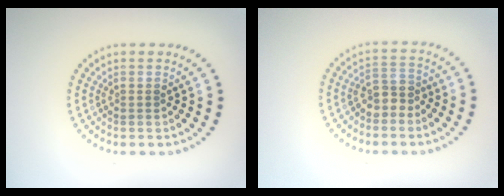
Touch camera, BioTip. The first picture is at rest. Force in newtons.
{"total": 1.9, "press": 1.6, "slide": 1.0}